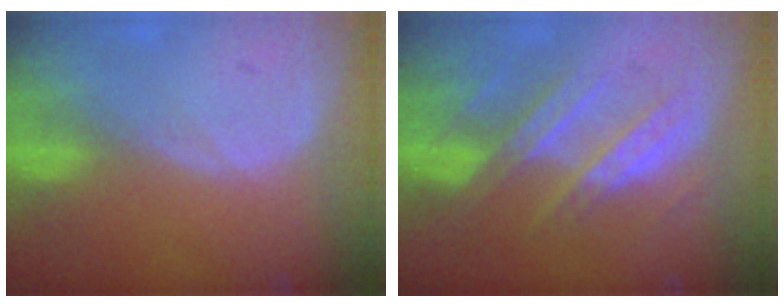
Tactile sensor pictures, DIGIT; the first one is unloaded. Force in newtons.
{"total": 8.9, "press": 7.9, "slide": 4.1}